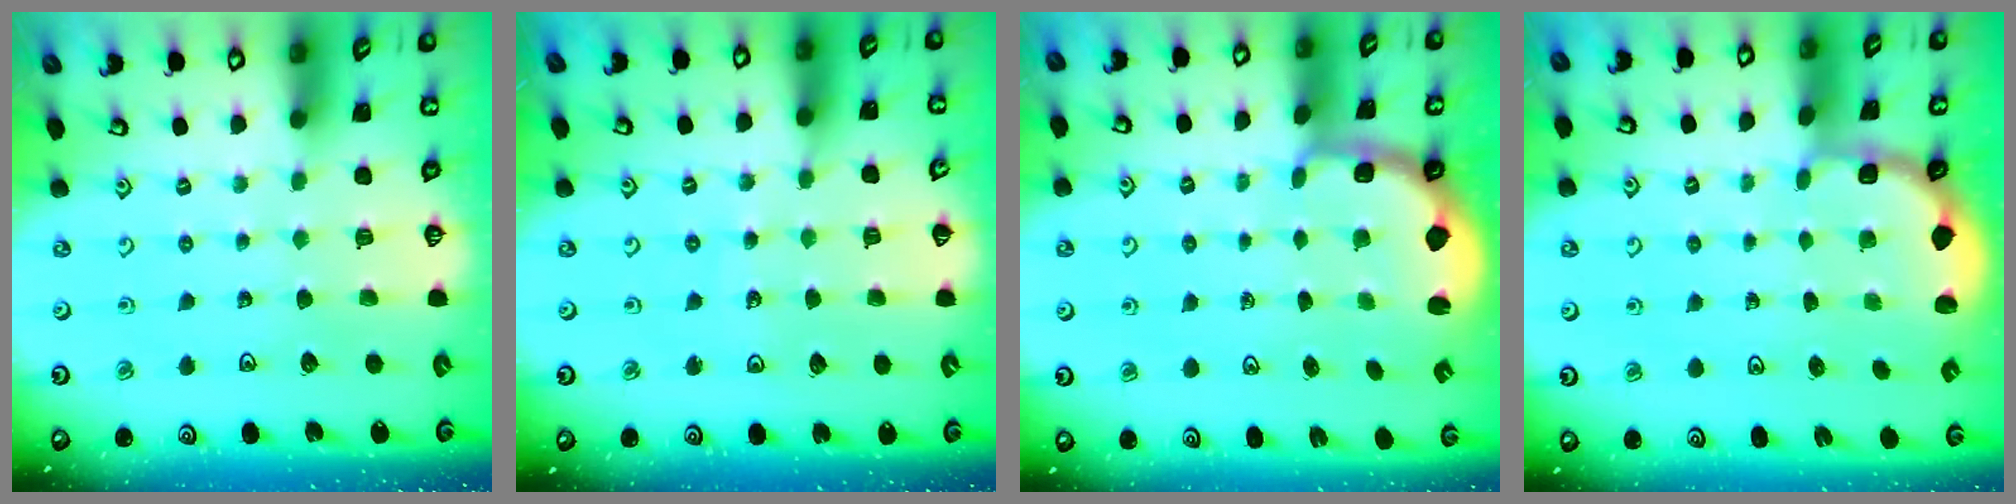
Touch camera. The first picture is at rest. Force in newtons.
{"total": 4.3, "press": 4.3, "slide": 0.5}
{"total": 2.5, "press": 1.1, "slide": 2.2}
{"total": 1.8, "press": 1.6, "slide": 0.7}